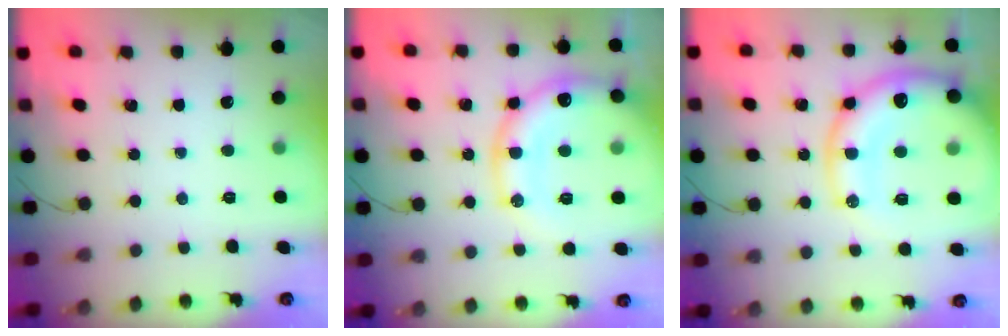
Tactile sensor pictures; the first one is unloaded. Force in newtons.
{"total": 21.0, "press": 20.8, "slide": 3.0}
{"total": 25.2, "press": 24.6, "slide": 5.3}